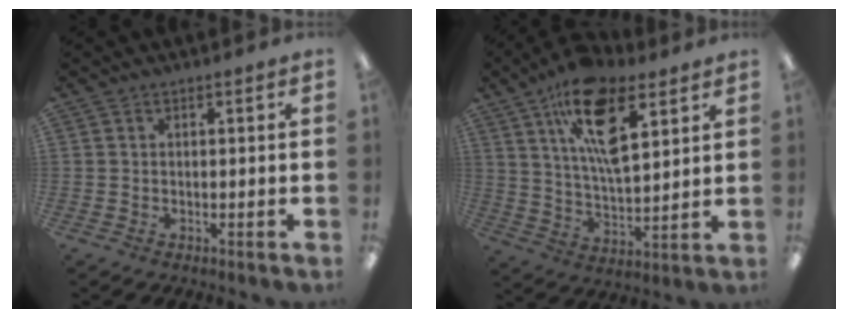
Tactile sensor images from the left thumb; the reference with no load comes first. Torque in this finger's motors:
{"motor_torque": [0.15, 0.81, 1.38, -1.39, 0.14]}